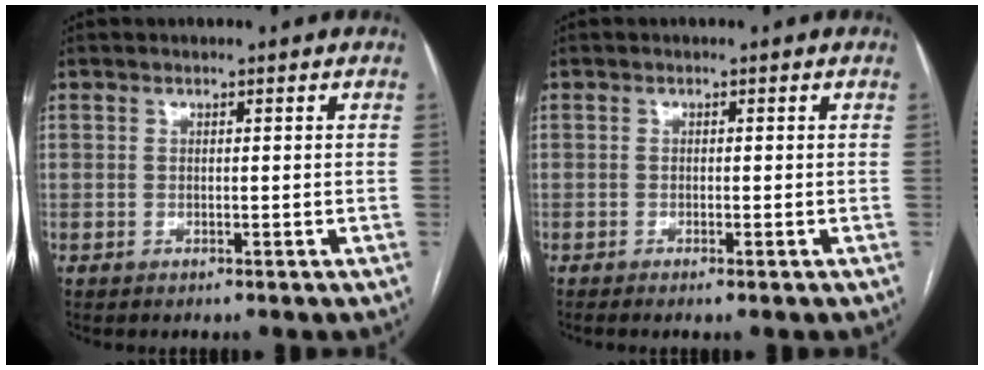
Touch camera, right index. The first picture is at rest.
{"total": 1.1, "force": [-0.7, -0.1, 0.8], "torque": [-0.016, -0.001, -0.011]}